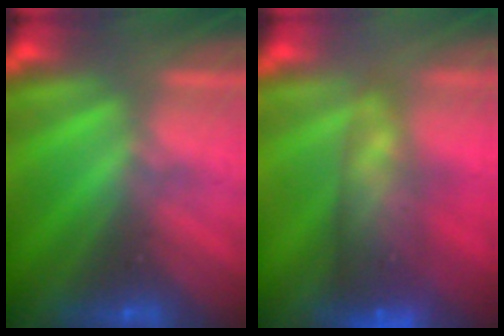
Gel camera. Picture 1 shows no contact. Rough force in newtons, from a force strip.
{"total": 7.4}